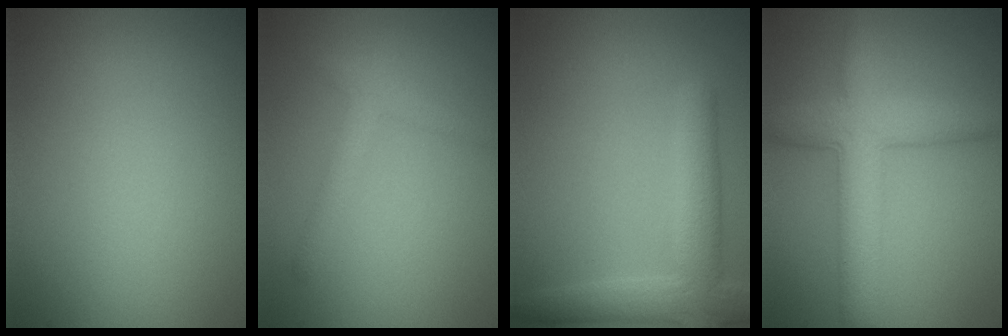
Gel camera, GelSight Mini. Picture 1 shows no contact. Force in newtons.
{"total": 2.2, "press": 2.2, "slide": 0.1}
{"total": 4.6, "press": 4.6, "slide": 0.4}
{"total": 5.5, "press": 5.5, "slide": 0.2}